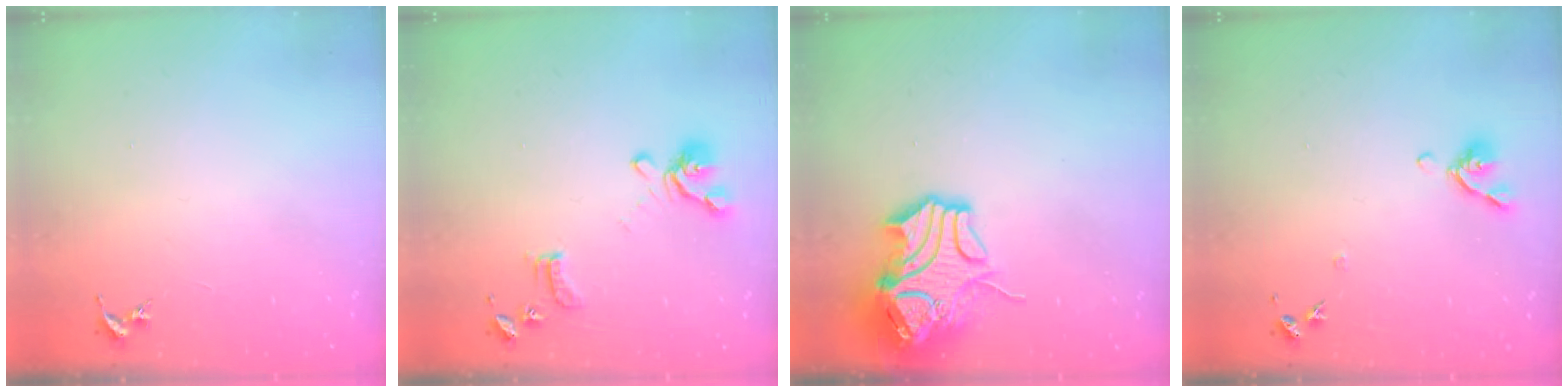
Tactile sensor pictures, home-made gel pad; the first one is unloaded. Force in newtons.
{"total": 12.6, "press": 12.5, "slide": 1.4}
{"total": 14.6, "press": 14.5, "slide": 2.1}
{"total": 7.9, "press": 7.8, "slide": 1.5}